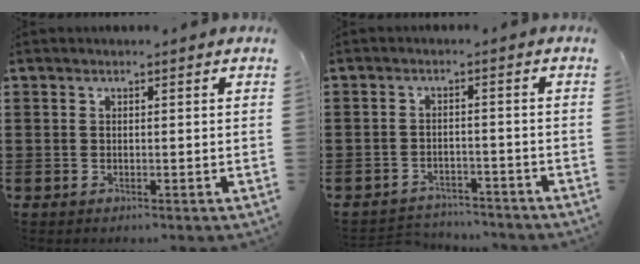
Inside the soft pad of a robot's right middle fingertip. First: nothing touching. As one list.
[{"total": 2.9, "force": [-2.8, 0.5, -0.1], "torque": [-0.008, 0.000, -0.061]}]